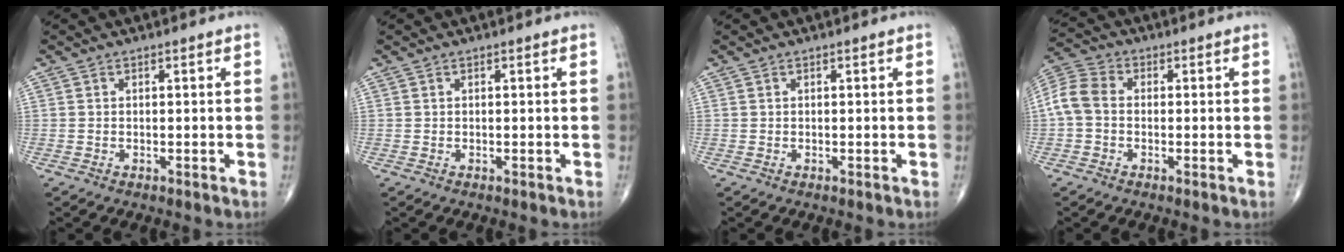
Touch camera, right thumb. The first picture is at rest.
{"total": 0.0}
{"total": 0.0}
{"total": 7.1, "force": [-0.4, 5.1, 4.8], "torque": [-0.099, 0.020, -0.021]}